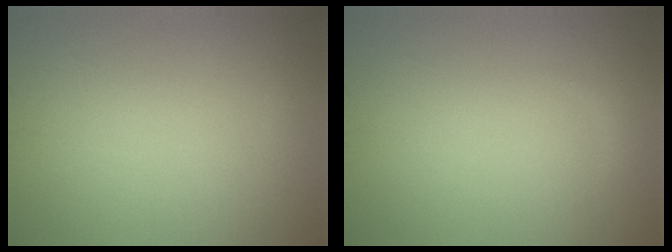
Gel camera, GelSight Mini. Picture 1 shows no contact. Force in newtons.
{"total": 0.6, "press": 0.6, "slide": 0.0}